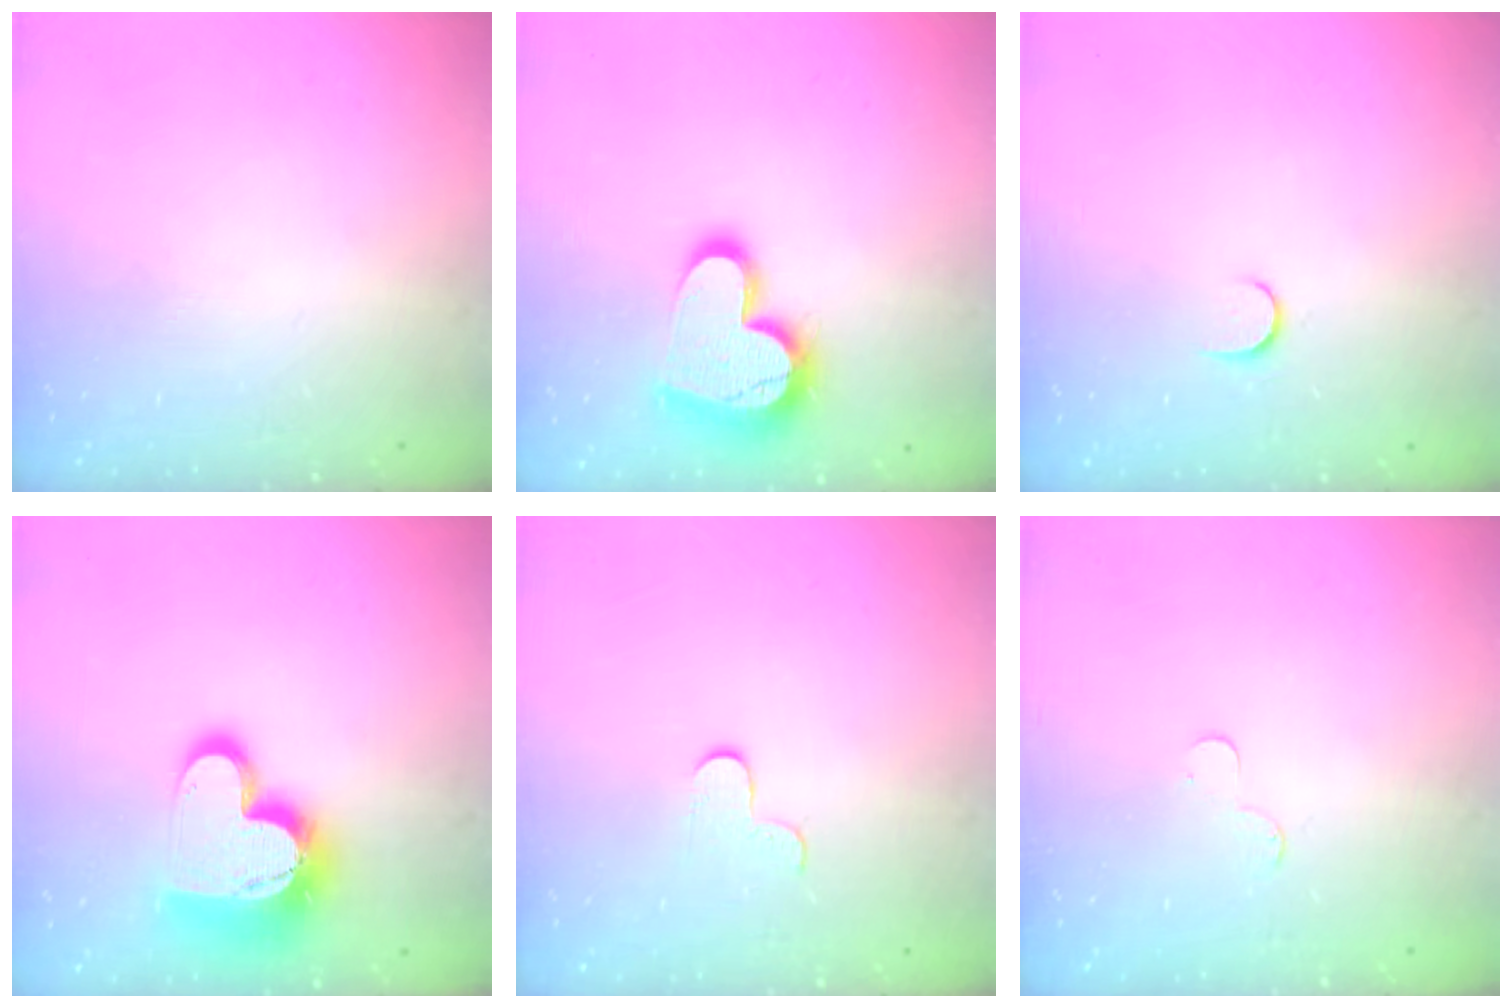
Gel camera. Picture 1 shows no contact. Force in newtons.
{"total": 16.6, "press": 16.5, "slide": 1.6}
{"total": 3.9, "press": 3.9, "slide": 0.5}
{"total": 17.1, "press": 17.0, "slide": 1.4}
{"total": 2.7, "press": 2.6, "slide": 0.4}
{"total": 3.3, "press": 3.3, "slide": 0.3}